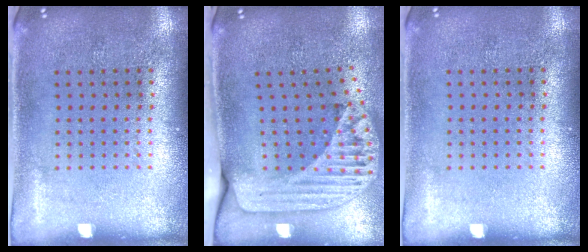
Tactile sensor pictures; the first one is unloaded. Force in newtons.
{"total": 2.4, "press": 1.8, "slide": 1.7}
{"total": 0.0}